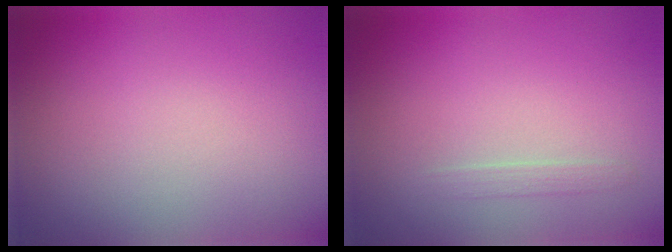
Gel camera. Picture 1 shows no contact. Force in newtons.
{"total": 0.9, "press": 0.8, "slide": 0.1}